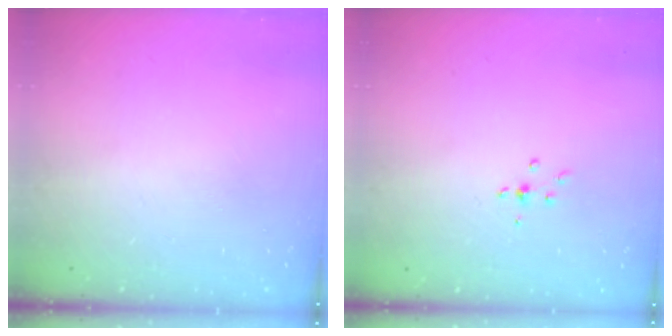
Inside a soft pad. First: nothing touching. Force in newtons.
{"total": 4.0, "press": 3.8, "slide": 1.1}